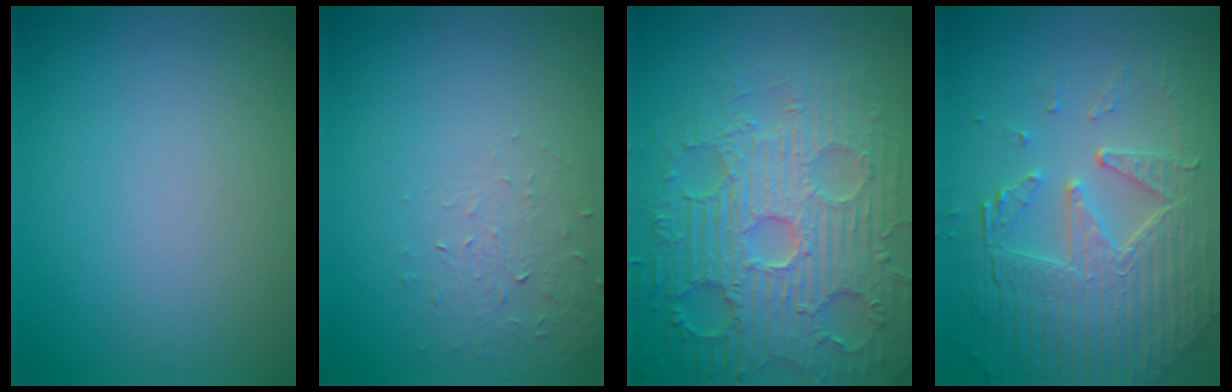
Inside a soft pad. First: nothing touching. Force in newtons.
{"total": 1.3, "press": 0.6, "slide": 1.2}
{"total": 8.0, "press": 6.4, "slide": 4.8}
{"total": 7.1, "press": 5.3, "slide": 4.7}